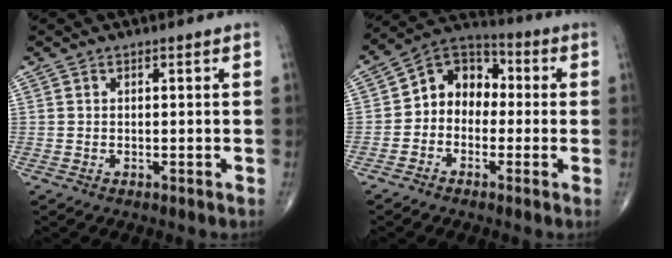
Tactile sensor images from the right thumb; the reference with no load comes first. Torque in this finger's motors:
{"motor_torque": [-0.20, 0.17, 0.19, 0.06, 0.03]}